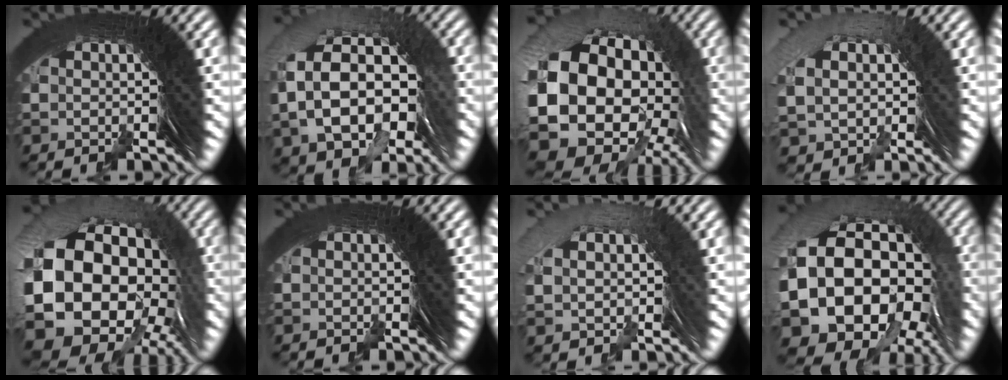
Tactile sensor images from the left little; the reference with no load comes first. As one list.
[{"total": 10.6, "force": [0.4, 7.6, 7.4], "torque": [-0.146, -0.010, 0.004]}, {"total": 16.5, "force": [-1.5, 11.8, 11.4], "torque": [-0.249, -0.048, -0.014]}, {"total": 3.2, "force": [-0.1, 2.5, 2.0], "torque": [-0.065, -0.005, 0.009]}, {"total": 19.2, "force": [-1.7, 14.1, 12.9], "torque": [-0.279, -0.053, -0.016]}, {"total": 0.0}, {"total": 2.1, "force": [0.8, 1.1, 1.6], "torque": [-0.029, 0.014, 0.020]}, {"total": 21.5, "force": [-3.1, 16.6, 13.2], "torque": [-0.290, -0.063, -0.043]}]